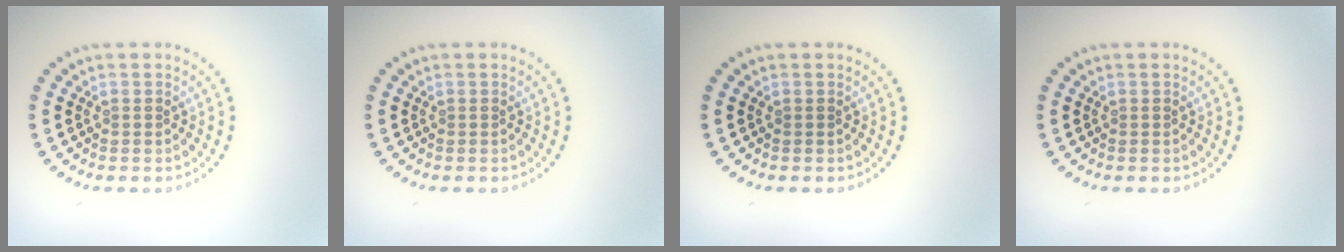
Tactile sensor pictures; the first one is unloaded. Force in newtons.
{"total": 0.0}
{"total": 0.0}
{"total": 0.0}